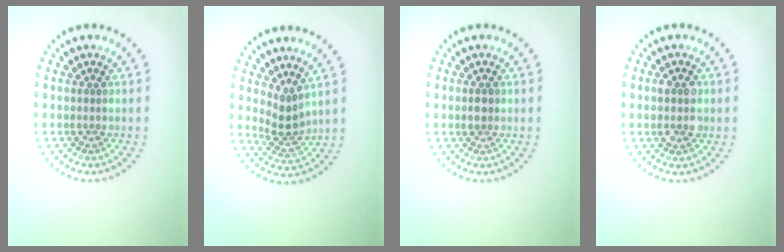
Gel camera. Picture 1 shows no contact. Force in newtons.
{"total": 2.4, "press": 1.8, "slide": 1.5}
{"total": 1.0, "press": 1.0, "slide": 0.1}
{"total": 2.8, "press": 2.8, "slide": 0.3}